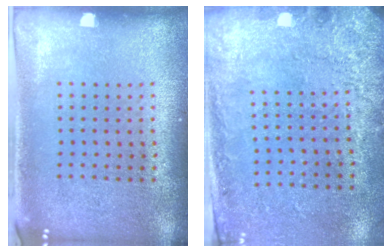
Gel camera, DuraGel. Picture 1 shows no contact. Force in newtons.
{"total": 2.7, "press": 2.0, "slide": 1.9}